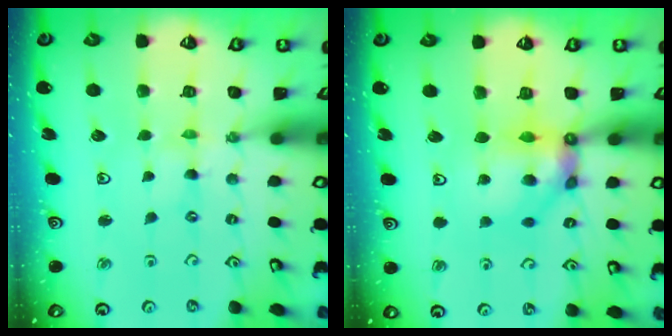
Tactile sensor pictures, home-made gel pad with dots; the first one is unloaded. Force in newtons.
{"total": 10.6, "press": 10.6, "slide": 1.3}